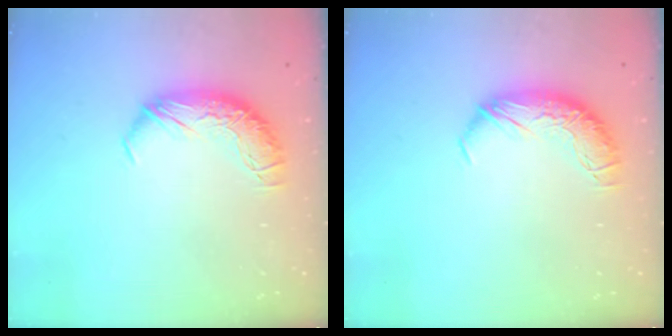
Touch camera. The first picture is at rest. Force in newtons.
{"total": 0.0}